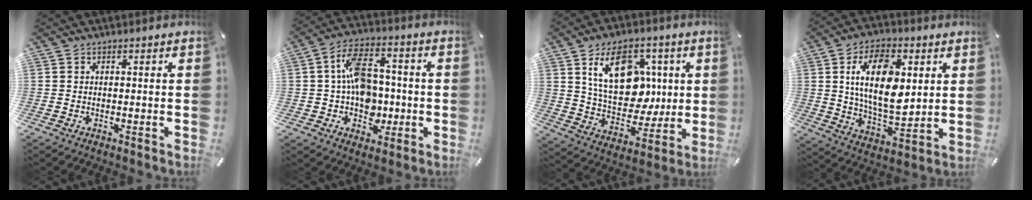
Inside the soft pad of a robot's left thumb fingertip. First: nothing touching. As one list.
[{"total": 12.4, "force": [-0.5, 9.1, 8.3], "torque": [-0.155, 0.027, -0.004]}, {"total": 17.7, "force": [5.0, 12.6, 11.3], "torque": [-0.179, -0.005, 0.092]}, {"total": 16.9, "force": [4.3, 9.6, 13.2], "torque": [-0.246, -0.004, 0.071]}]